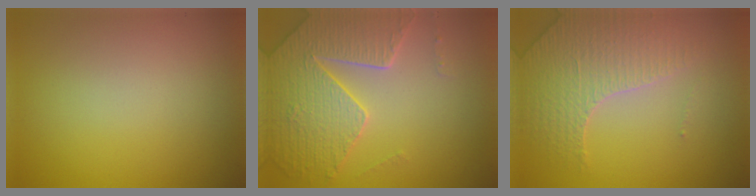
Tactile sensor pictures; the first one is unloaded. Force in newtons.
{"total": 6.2, "press": 5.1, "slide": 3.6}
{"total": 3.3, "press": 3.2, "slide": 0.9}